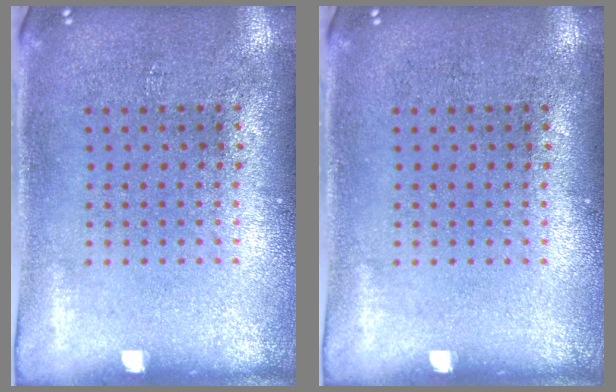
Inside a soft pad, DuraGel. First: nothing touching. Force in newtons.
{"total": 0.0}